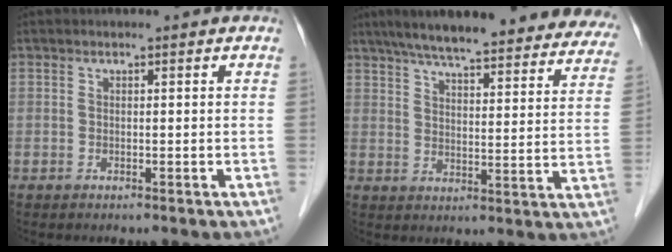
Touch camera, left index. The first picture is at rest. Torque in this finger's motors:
{"motor_torque": [0.16, -0.72, 0.59, 0.14]}